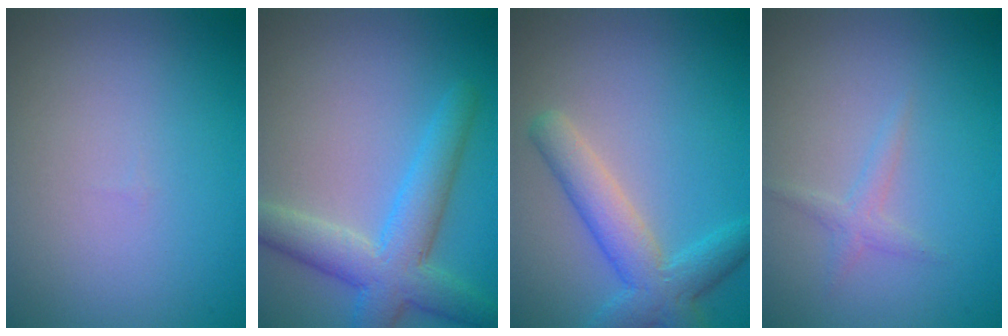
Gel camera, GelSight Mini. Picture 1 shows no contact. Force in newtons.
{"total": 5.5, "press": 5.5, "slide": 0.2}
{"total": 4.6, "press": 4.6, "slide": 0.2}
{"total": 1.3, "press": 1.3, "slide": 0.1}